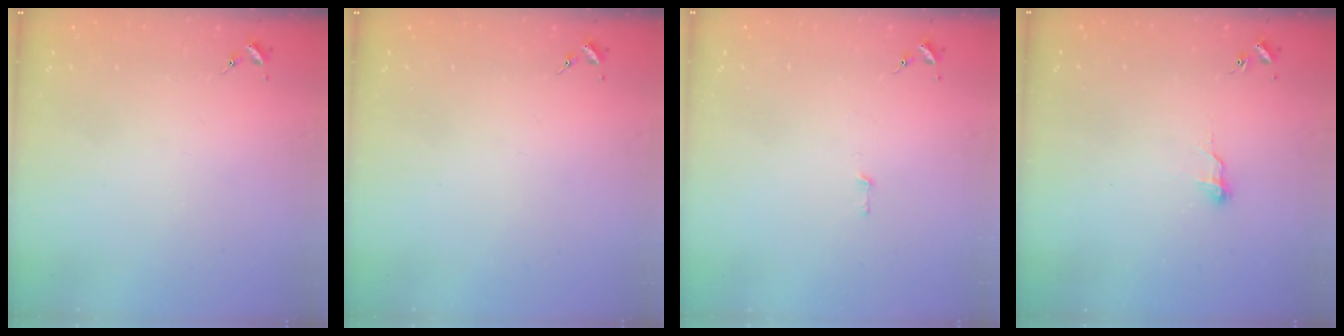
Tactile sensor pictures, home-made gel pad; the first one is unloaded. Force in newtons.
{"total": 0.0}
{"total": 2.8, "press": 2.8, "slide": 0.2}
{"total": 8.3, "press": 8.3, "slide": 0.7}